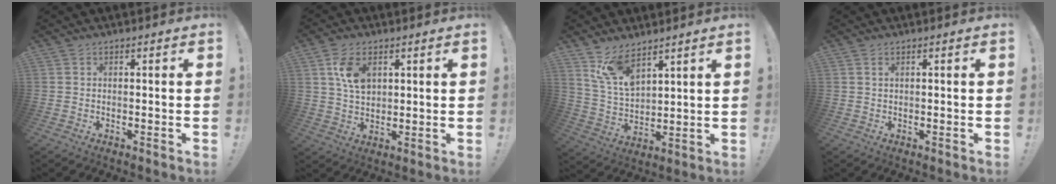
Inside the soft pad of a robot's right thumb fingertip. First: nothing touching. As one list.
[{"total": 8.6, "force": [3.4, 5.6, 5.6], "torque": [-0.089, -0.004, 0.066]}, {"total": 11.1, "force": [8.3, 5.1, 5.3], "torque": [-0.119, -0.042, 0.166]}, {"total": 1.0, "force": [0.6, 0.4, 0.7], "torque": [-0.011, 0.000, 0.009]}]